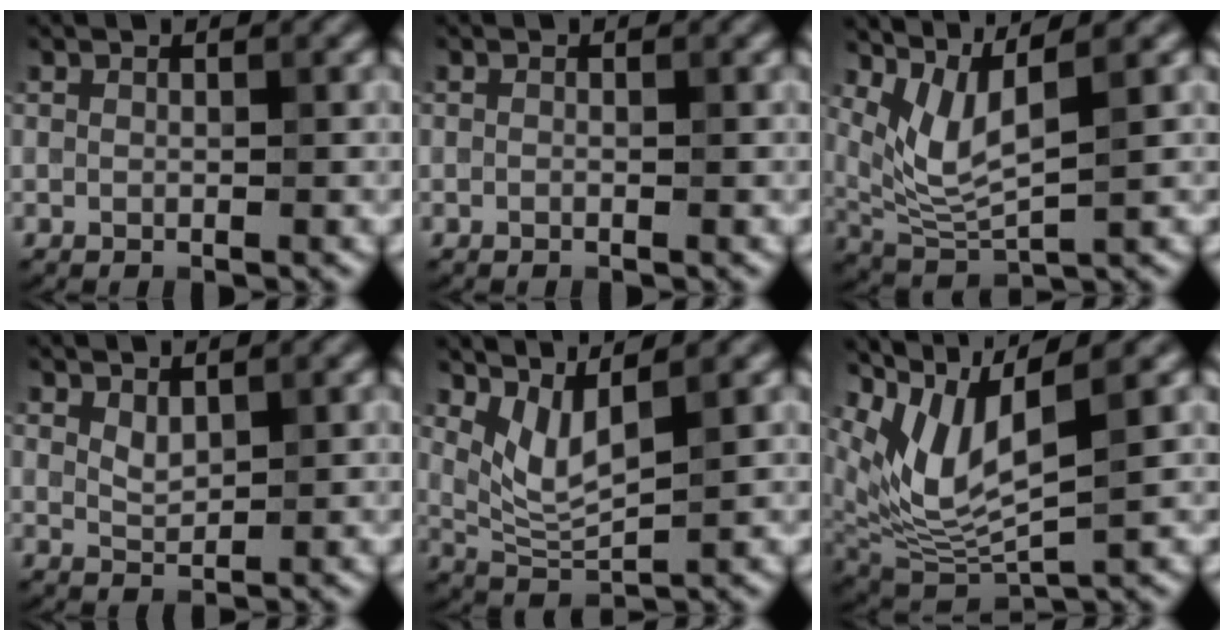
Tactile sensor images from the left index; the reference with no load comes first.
{"total": 0.0}
{"total": 4.8, "force": [2.5, 1.2, 3.9], "torque": [-0.093, -0.009, 0.061]}
{"total": 1.6, "force": [1.0, 0.6, 1.0], "torque": [-0.022, -0.004, 0.026]}
{"total": 3.8, "force": [2.3, 1.0, 2.8], "torque": [-0.071, -0.014, 0.054]}
{"total": 7.6, "force": [3.7, 2.3, 6.2], "torque": [-0.137, -0.010, 0.076]}